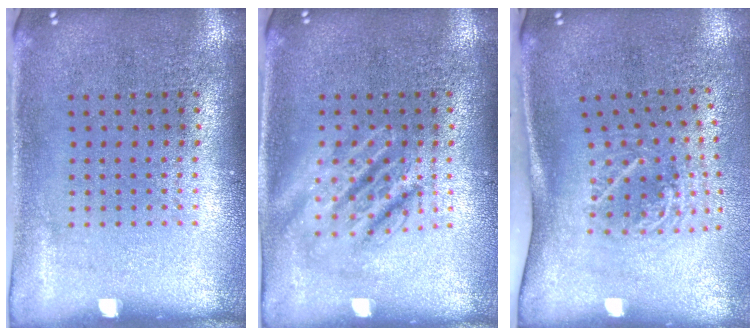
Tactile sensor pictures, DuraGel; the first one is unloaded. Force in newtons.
{"total": 2.7, "press": 2.7, "slide": 0.4}
{"total": 2.0, "press": 1.4, "slide": 1.4}